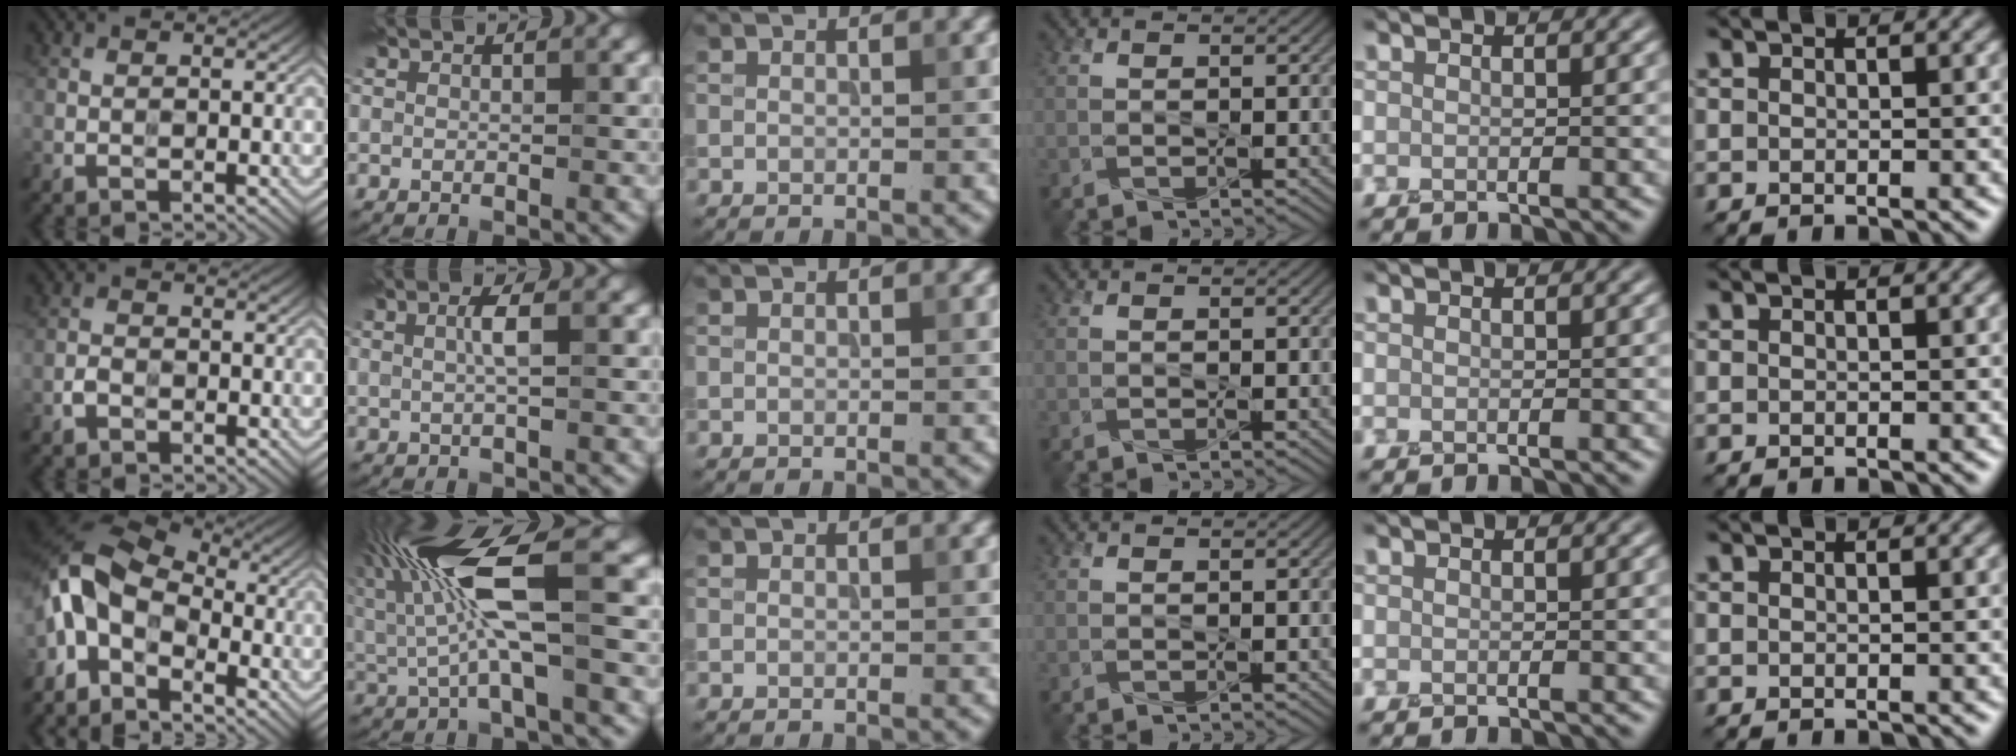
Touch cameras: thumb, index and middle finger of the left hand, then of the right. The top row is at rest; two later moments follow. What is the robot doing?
{"motion": "squeeze", "object": "tweezer"}